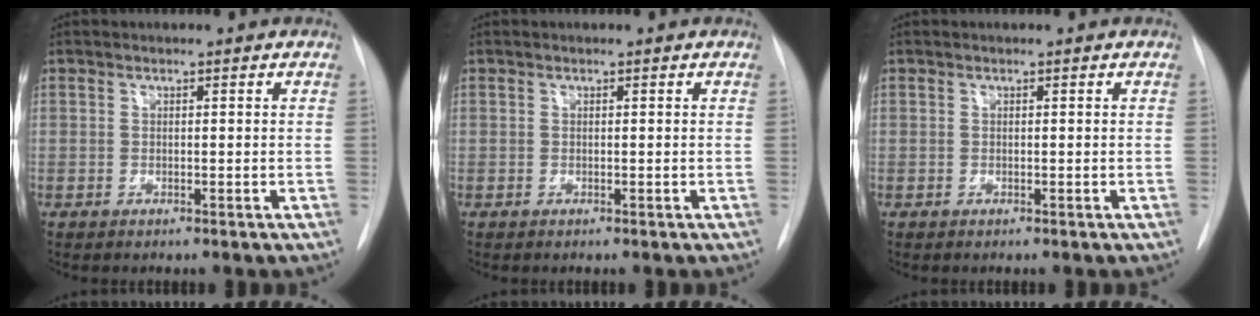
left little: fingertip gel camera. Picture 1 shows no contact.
{"total": 0.0}
{"total": 0.0}